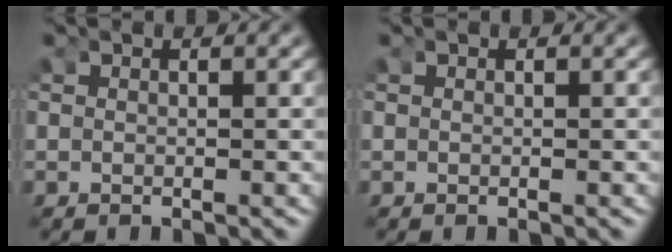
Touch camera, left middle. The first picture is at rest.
{"total": 0.0}